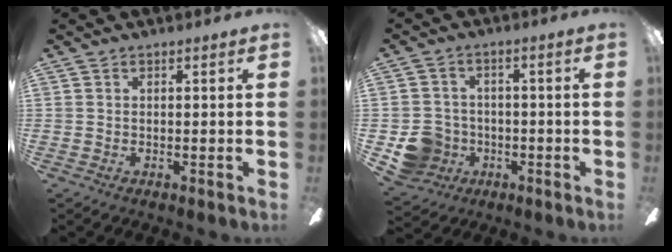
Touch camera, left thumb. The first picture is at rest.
{"total": 8.3, "force": [-2.9, 7.6, 2.0], "torque": [-0.054, 0.024, -0.049]}